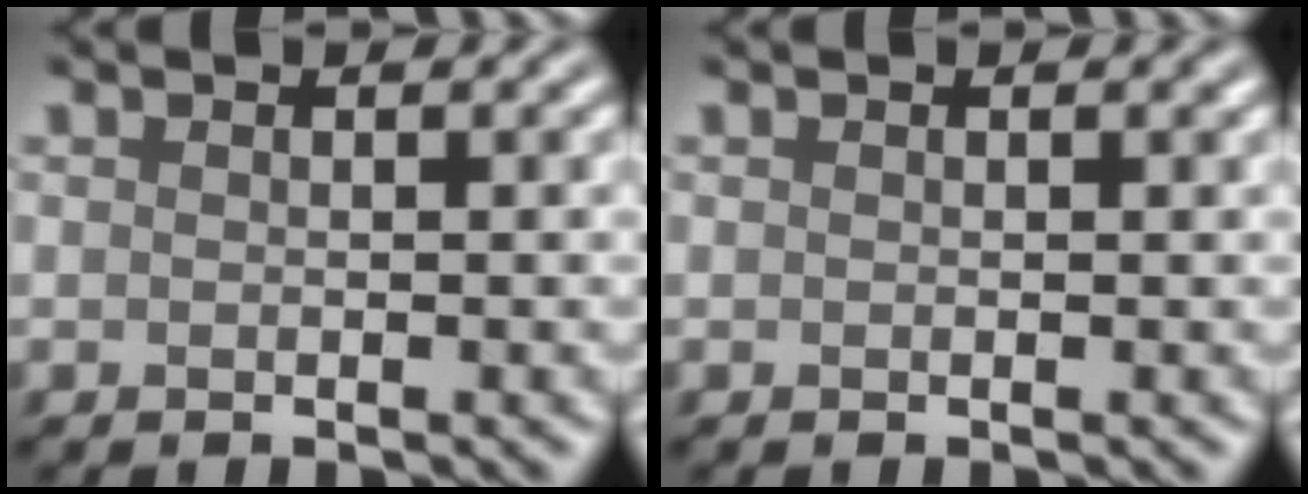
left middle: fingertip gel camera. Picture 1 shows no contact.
{"total": 0.0}